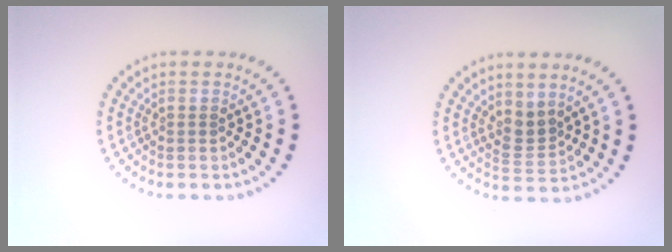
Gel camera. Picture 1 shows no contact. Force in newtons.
{"total": 2.2, "press": 1.6, "slide": 1.5}